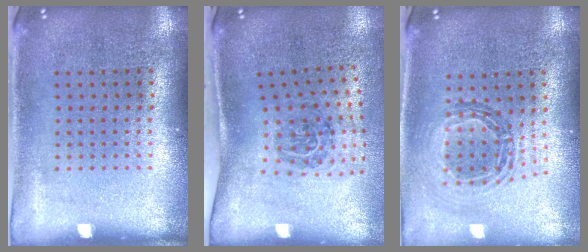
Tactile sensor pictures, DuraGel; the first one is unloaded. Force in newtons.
{"total": 1.9, "press": 1.2, "slide": 1.4}
{"total": 0.9, "press": 0.9, "slide": 0.1}